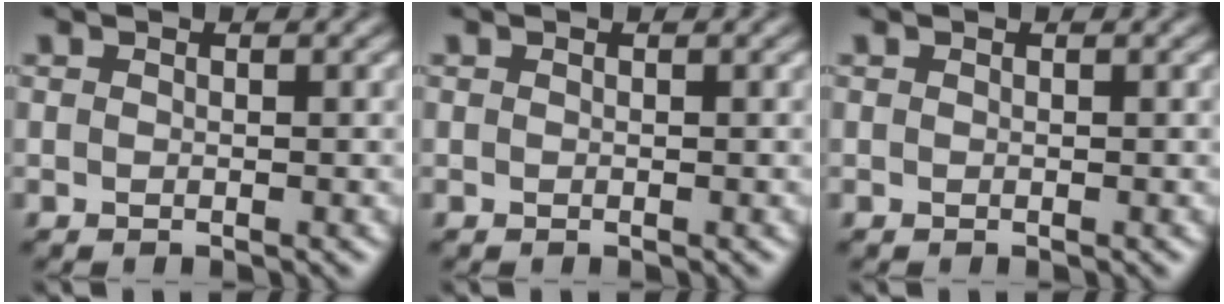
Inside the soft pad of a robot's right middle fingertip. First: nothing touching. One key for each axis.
{"total": 0.0}
{"total": 0.0}